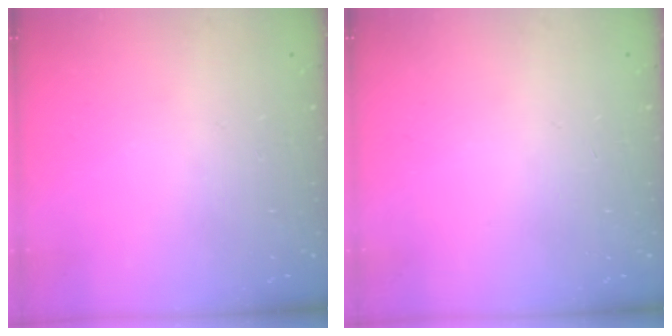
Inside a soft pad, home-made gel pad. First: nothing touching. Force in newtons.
{"total": 0.0}